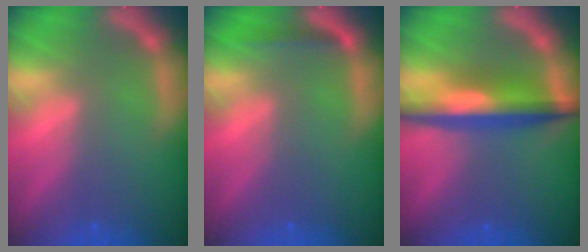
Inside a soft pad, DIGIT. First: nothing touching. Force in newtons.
{"total": 1.4}
{"total": 6.5}